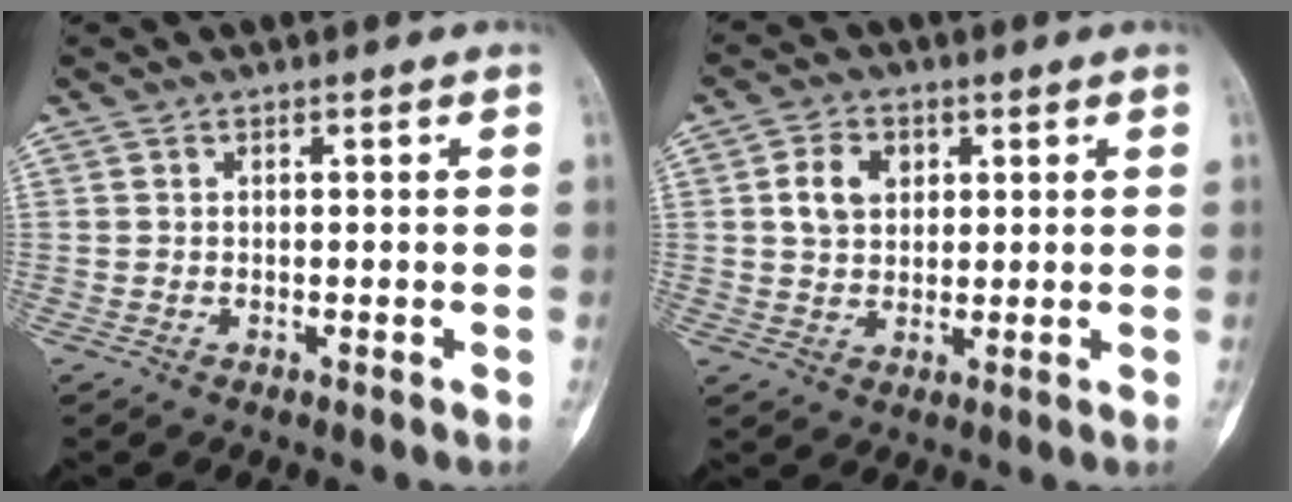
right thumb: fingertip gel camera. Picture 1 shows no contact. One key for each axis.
{"total": 6.3, "fx": 1.8, "fy": 4.7, "fz": 3.8, "tx": -0.049, "ty": -0.002, "tz": 0.030}